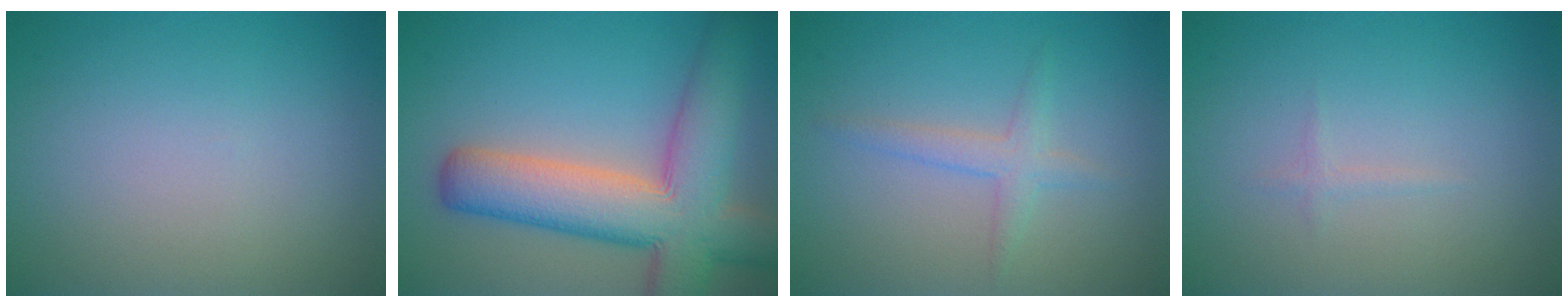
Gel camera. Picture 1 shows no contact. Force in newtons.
{"total": 10.4, "press": 10.3, "slide": 0.8}
{"total": 1.9, "press": 1.9, "slide": 0.1}
{"total": 0.6, "press": 0.6, "slide": 0.0}